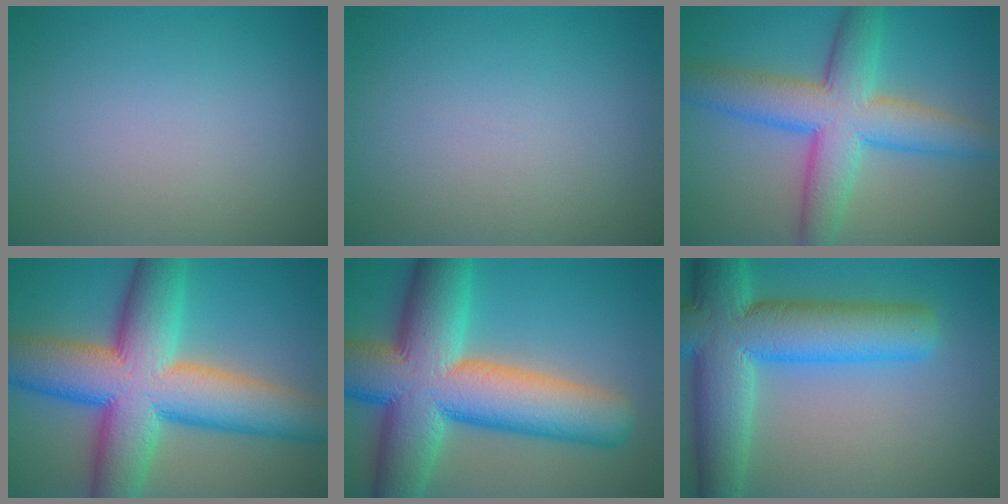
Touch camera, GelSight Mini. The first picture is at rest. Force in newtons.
{"total": 0.0}
{"total": 8.5, "press": 8.5, "slide": 0.2}
{"total": 14.8, "press": 14.8, "slide": 0.5}
{"total": 15.9, "press": 15.9, "slide": 0.7}
{"total": 11.8, "press": 11.8, "slide": 0.4}